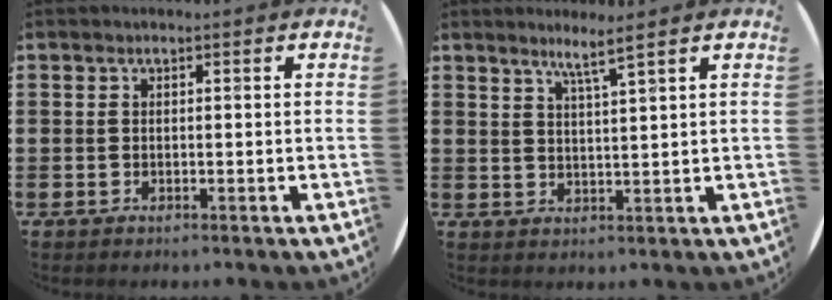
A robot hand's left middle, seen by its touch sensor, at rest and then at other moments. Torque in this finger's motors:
{"motor_torque": [0.33, -0.33, 0.00, 0.04]}